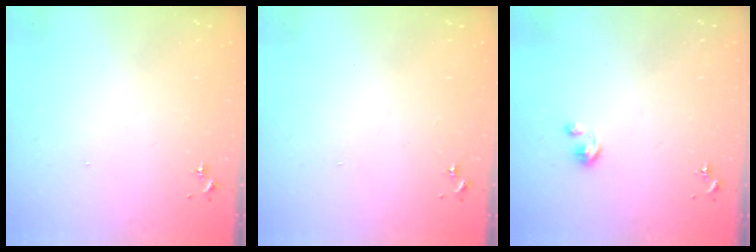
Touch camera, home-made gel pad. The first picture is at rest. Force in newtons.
{"total": 0.0}
{"total": 2.5, "press": 2.5, "slide": 0.3}